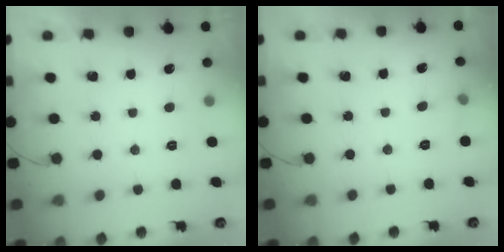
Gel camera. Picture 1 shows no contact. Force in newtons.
{"total": 3.3, "press": 3.0, "slide": 1.2}